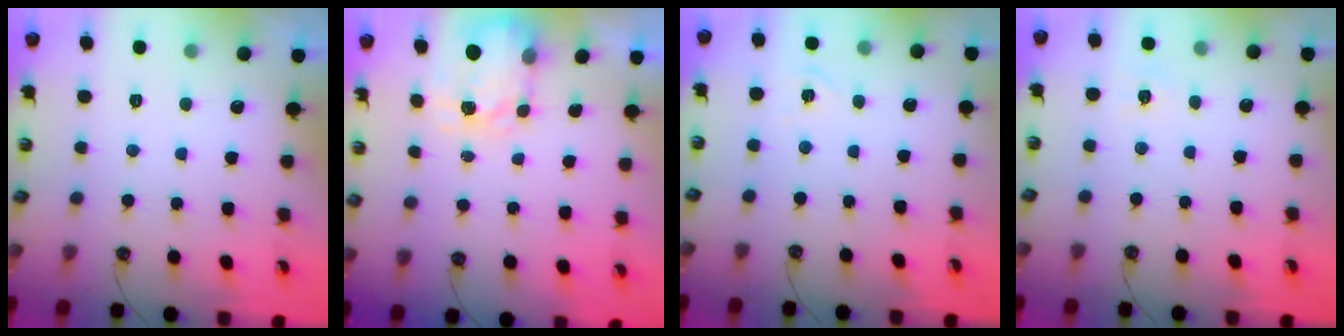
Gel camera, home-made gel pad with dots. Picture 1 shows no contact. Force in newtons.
{"total": 3.9, "press": 3.8, "slide": 0.5}
{"total": 3.7, "press": 3.7, "slide": 0.6}
{"total": 4.0, "press": 3.9, "slide": 0.4}